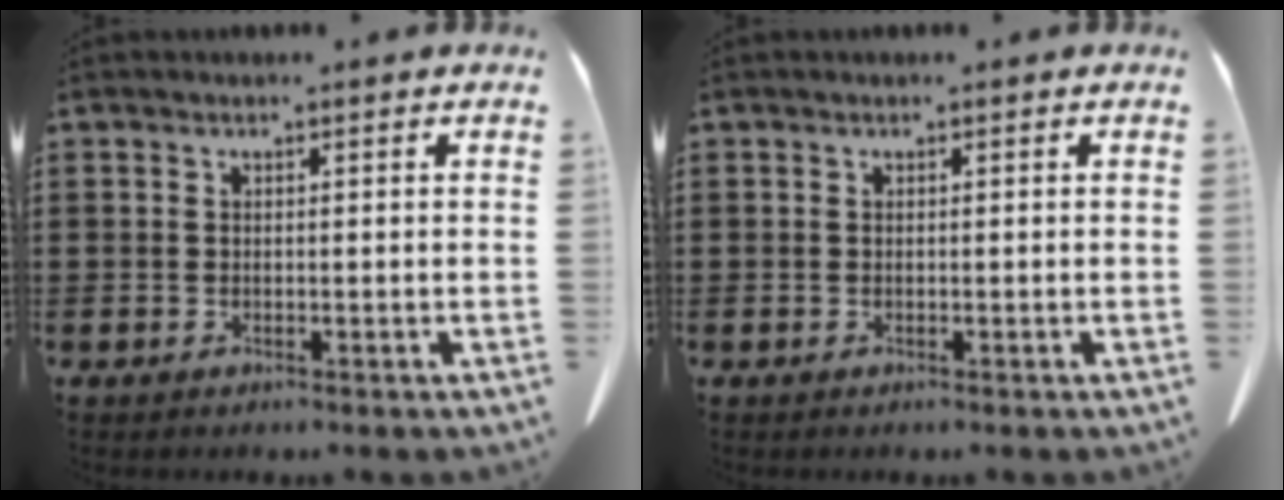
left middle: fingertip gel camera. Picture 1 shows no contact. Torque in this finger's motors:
{"motor_torque": [-0.07, 0.06, 0.00, 0.00]}